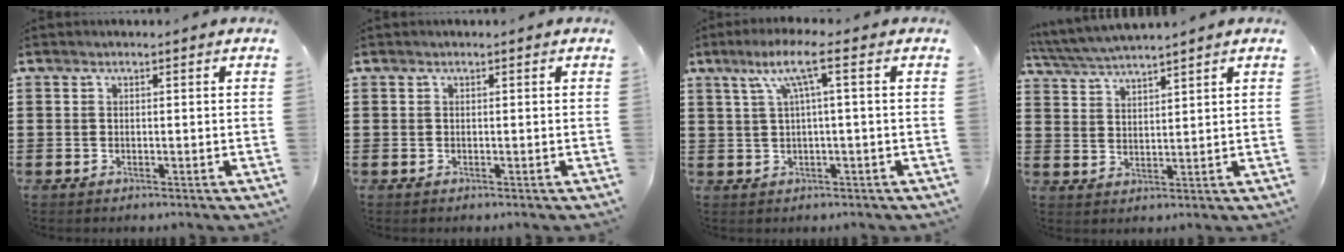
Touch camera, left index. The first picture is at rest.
{"total": 0.0}
{"total": 6.5, "force": [1.7, 0.2, 6.3], "torque": [-0.126, 0.004, 0.021]}
{"total": 3.9, "force": [3.7, -0.4, 0.9], "torque": [-0.032, -0.016, 0.066]}